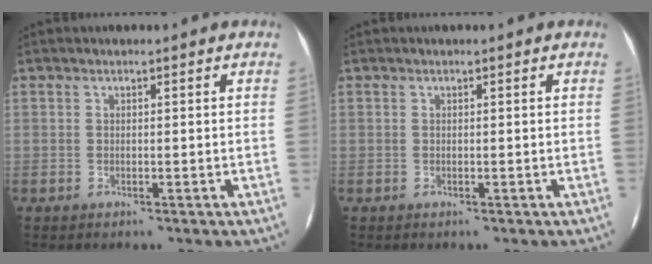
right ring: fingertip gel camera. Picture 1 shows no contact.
{"total": 0.0}